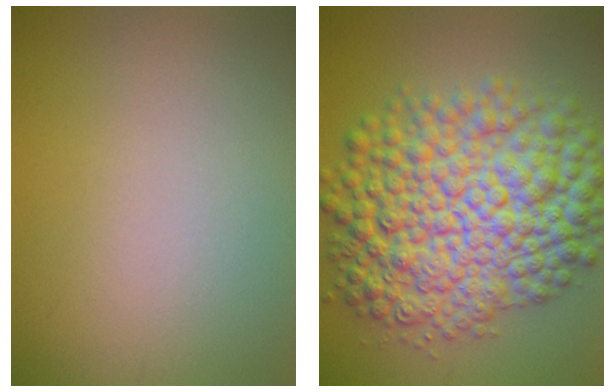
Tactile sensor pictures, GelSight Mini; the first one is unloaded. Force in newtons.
{"total": 12.0, "press": 12.0, "slide": 0.1}